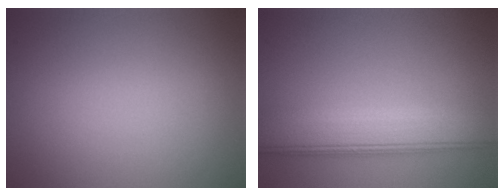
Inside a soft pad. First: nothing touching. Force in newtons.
{"total": 7.1, "press": 7.1, "slide": 0.4}